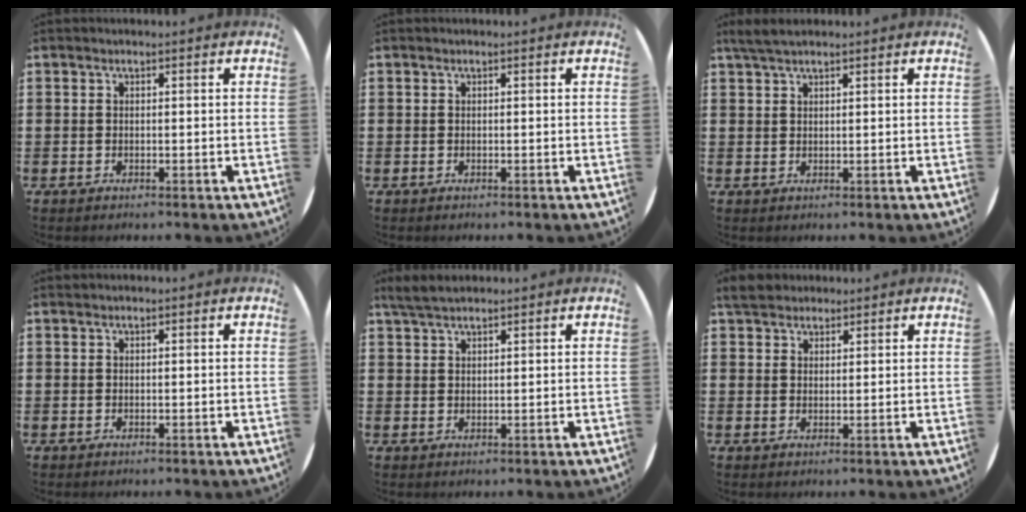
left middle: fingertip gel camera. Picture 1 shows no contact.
{"total": 0.0}
{"total": 2.4, "force": [1.9, 0.4, 1.3], "torque": [-0.028, 0.005, 0.035]}
{"total": 0.0}
{"total": 3.1, "force": [2.7, 0.7, 1.4], "torque": [-0.032, 0.004, 0.051]}
{"total": 3.5, "force": [3.2, 1.3, 0.7], "torque": [-0.014, 0.000, 0.060]}